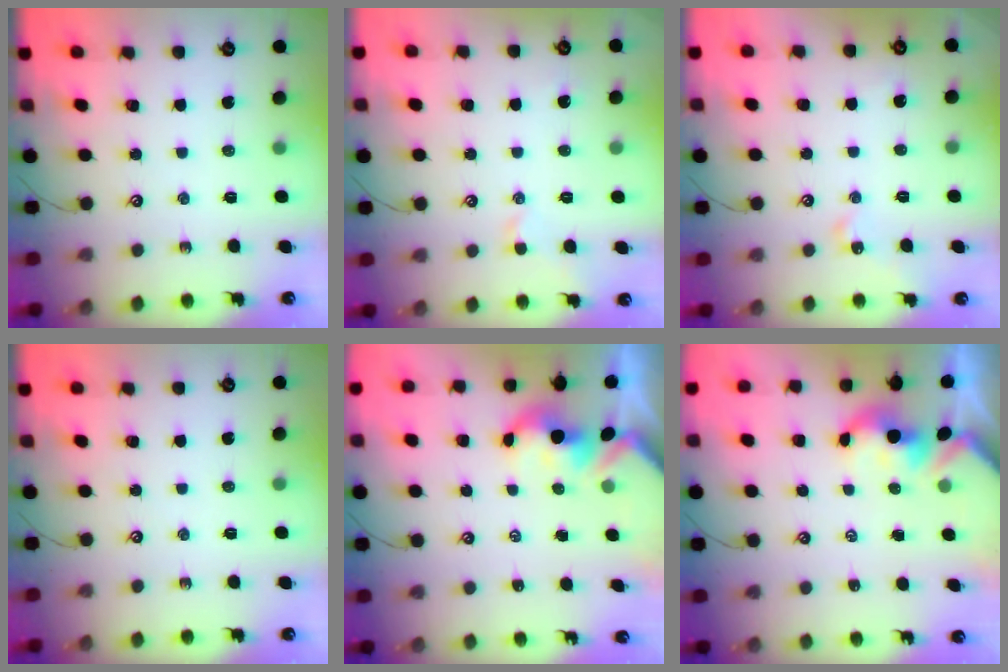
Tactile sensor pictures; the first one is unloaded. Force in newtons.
{"total": 0.9, "press": 0.7, "slide": 0.6}
{"total": 1.9, "press": 1.9, "slide": 0.1}
{"total": 0.0}
{"total": 2.4, "press": 2.4, "slide": 0.3}
{"total": 1.6, "press": 1.6, "slide": 0.1}